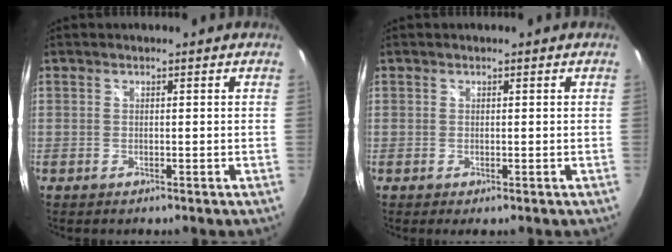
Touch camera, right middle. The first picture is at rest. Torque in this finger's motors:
{"motor_torque": [0.30, -0.51, 0.11, 0.02]}